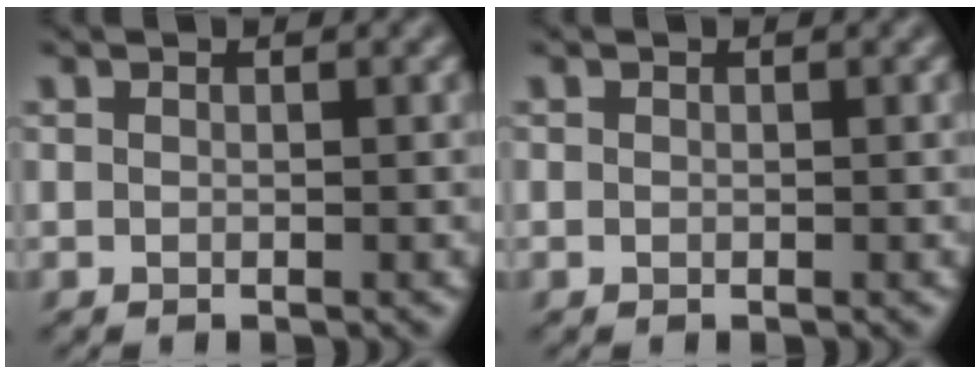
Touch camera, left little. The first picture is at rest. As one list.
[{"total": 0.0}]